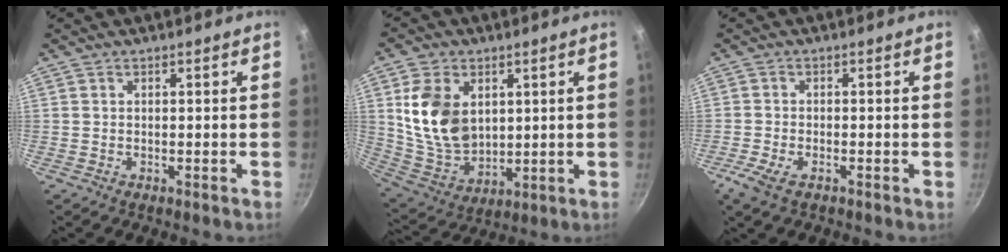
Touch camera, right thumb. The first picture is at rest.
{"total": 14.6, "force": [3.4, 10.3, 9.8], "torque": [-0.159, -0.028, 0.080]}
{"total": 4.1, "force": [-2.3, 1.7, 3.0], "torque": [-0.073, 0.000, -0.049]}